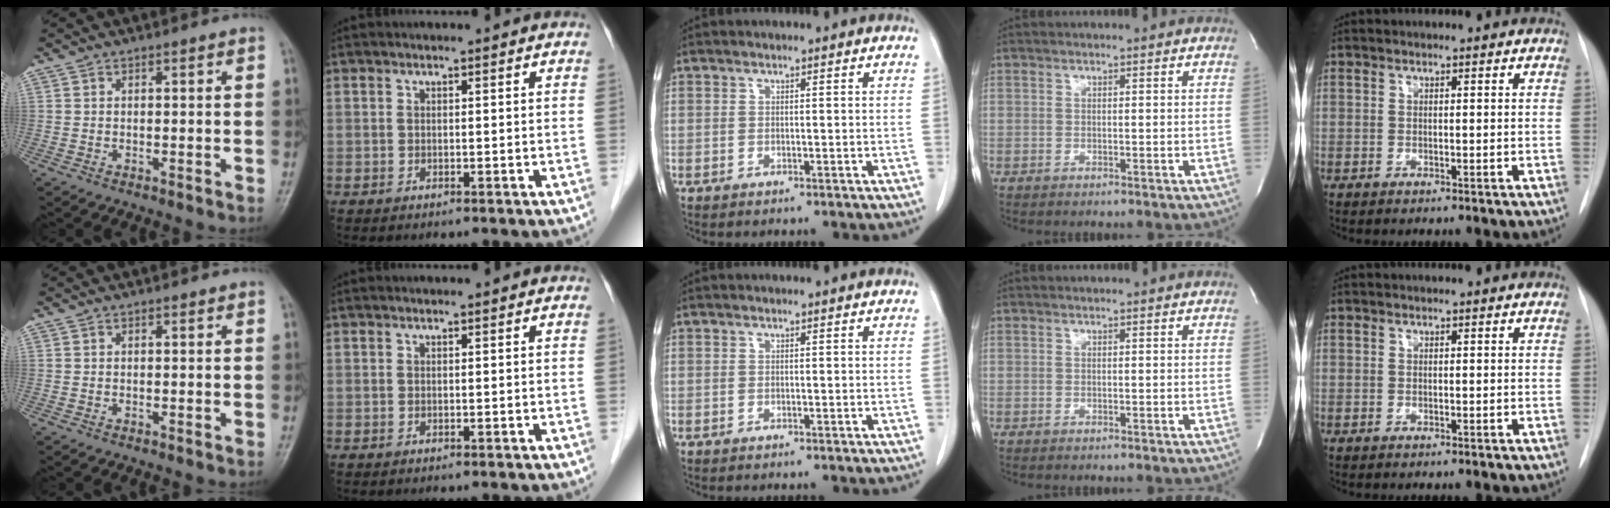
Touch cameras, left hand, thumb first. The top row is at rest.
{}